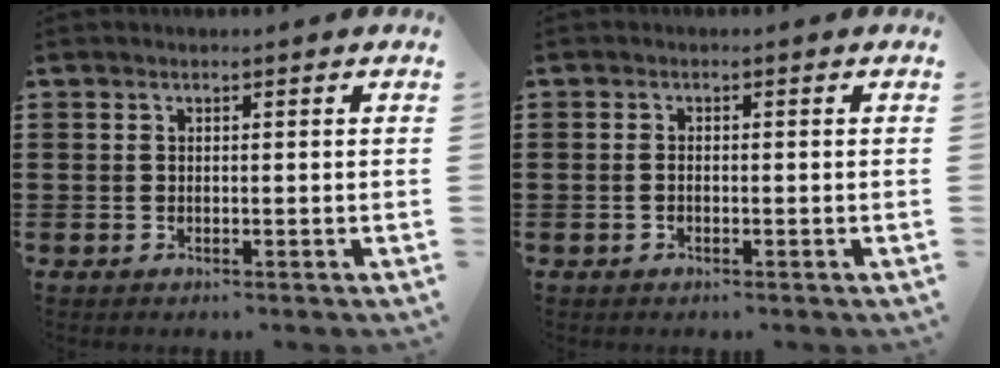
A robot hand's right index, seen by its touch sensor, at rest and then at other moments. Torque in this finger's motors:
{"motor_torque": [-0.69, 0.92, 0.00, -0.01]}